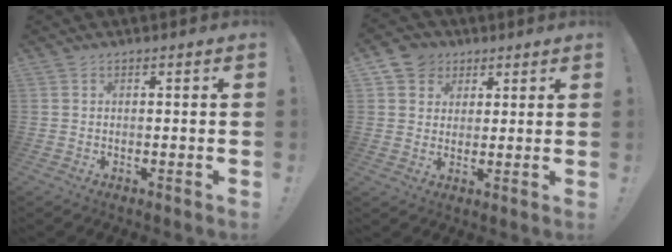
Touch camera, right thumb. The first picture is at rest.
{"total": 6.6, "force": [3.0, 5.7, 1.4], "torque": [-0.025, -0.014, 0.061]}